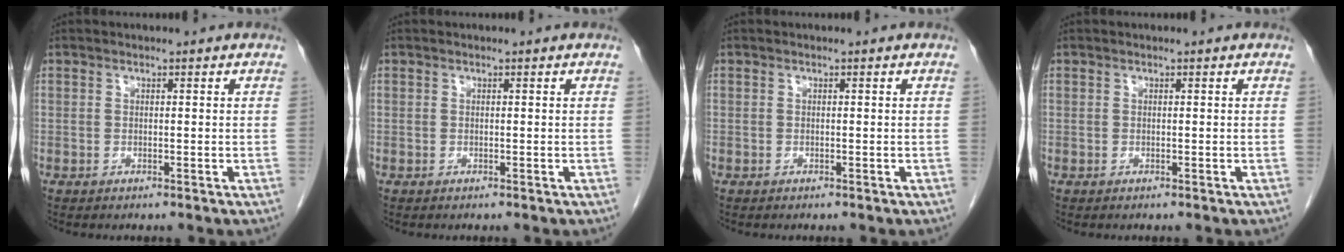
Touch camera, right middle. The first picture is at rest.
{"total": 0.0}
{"total": 0.0}
{"total": 0.0}